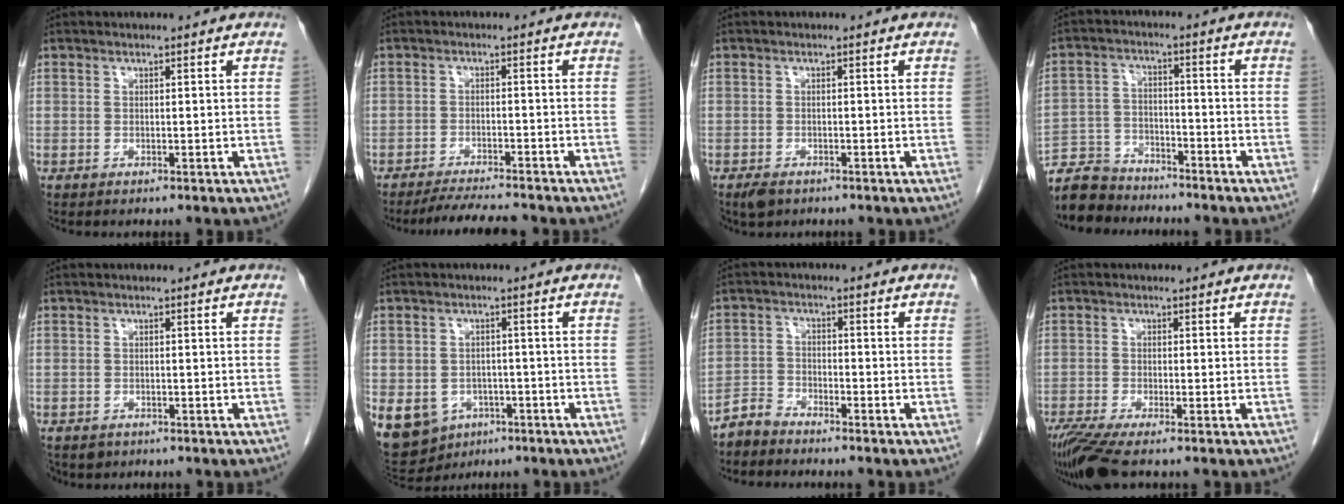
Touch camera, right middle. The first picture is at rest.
{"total": 5.8, "force": [-5.5, 0.3, 1.9], "torque": [-0.030, -0.015, -0.091]}
{"total": 2.1, "force": [-1.5, 1.2, 0.9], "torque": [-0.019, -0.001, -0.019]}
{"total": 8.4, "force": [-7.8, 3.0, 0.6], "torque": [-0.018, 0.001, -0.146]}
{"total": 2.2, "force": [-1.6, 1.5, 0.2], "torque": [-0.007, 0.001, -0.025]}
{"total": 18.5, "force": [-8.3, 14.8, 7.4], "torque": [-0.231, -0.001, -0.105]}
{"total": 3.3, "force": [-3.2, 0.8, -0.1], "torque": [0.004, -0.005, -0.066]}
{"total": 6.1, "force": [-4.7, 0.3, 3.9], "torque": [-0.072, -0.019, -0.086]}